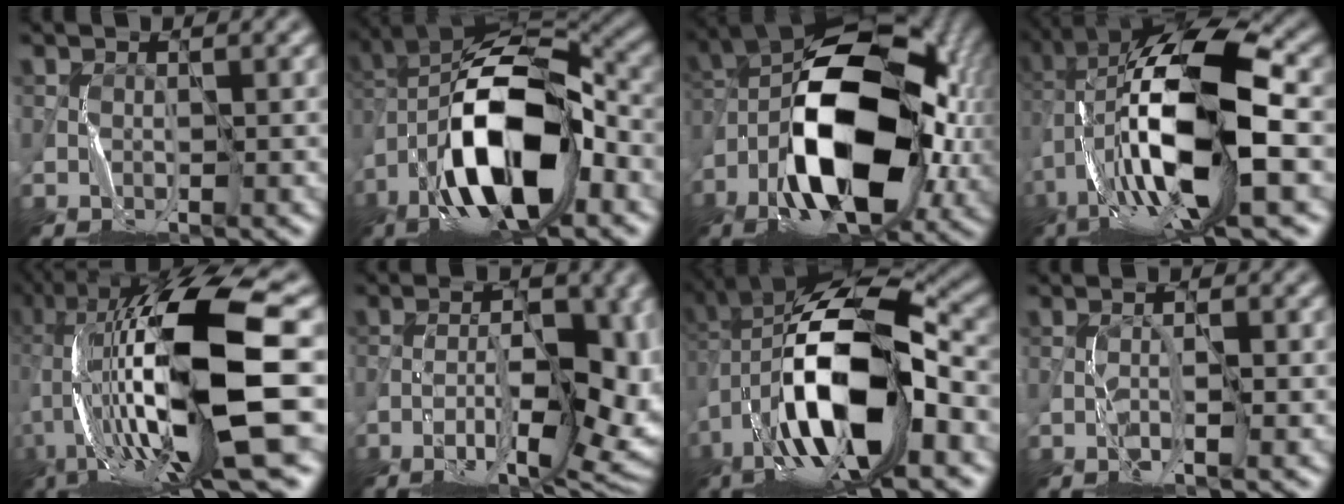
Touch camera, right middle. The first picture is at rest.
{"total": 13.4, "force": [-4.1, 5.9, 11.3], "torque": [-0.200, 0.013, -0.075]}
{"total": 15.2, "force": [-3.5, 8.5, 12.2], "torque": [-0.198, 0.010, -0.073]}
{"total": 15.2, "force": [-1.7, 5.1, 14.2], "torque": [-0.269, 0.029, -0.032]}
{"total": 17.3, "force": [0.3, 4.3, 16.7], "torque": [-0.310, 0.022, 0.017]}
{"total": 13.8, "force": [-4.9, 6.0, 11.5], "torque": [-0.159, 0.001, -0.052]}
{"total": 14.6, "force": [-3.7, 5.8, 12.8], "torque": [-0.230, 0.016, -0.070]}
{"total": 1.6, "force": [-0.7, 0.2, 1.5], "torque": [-0.029, 0.001, -0.015]}